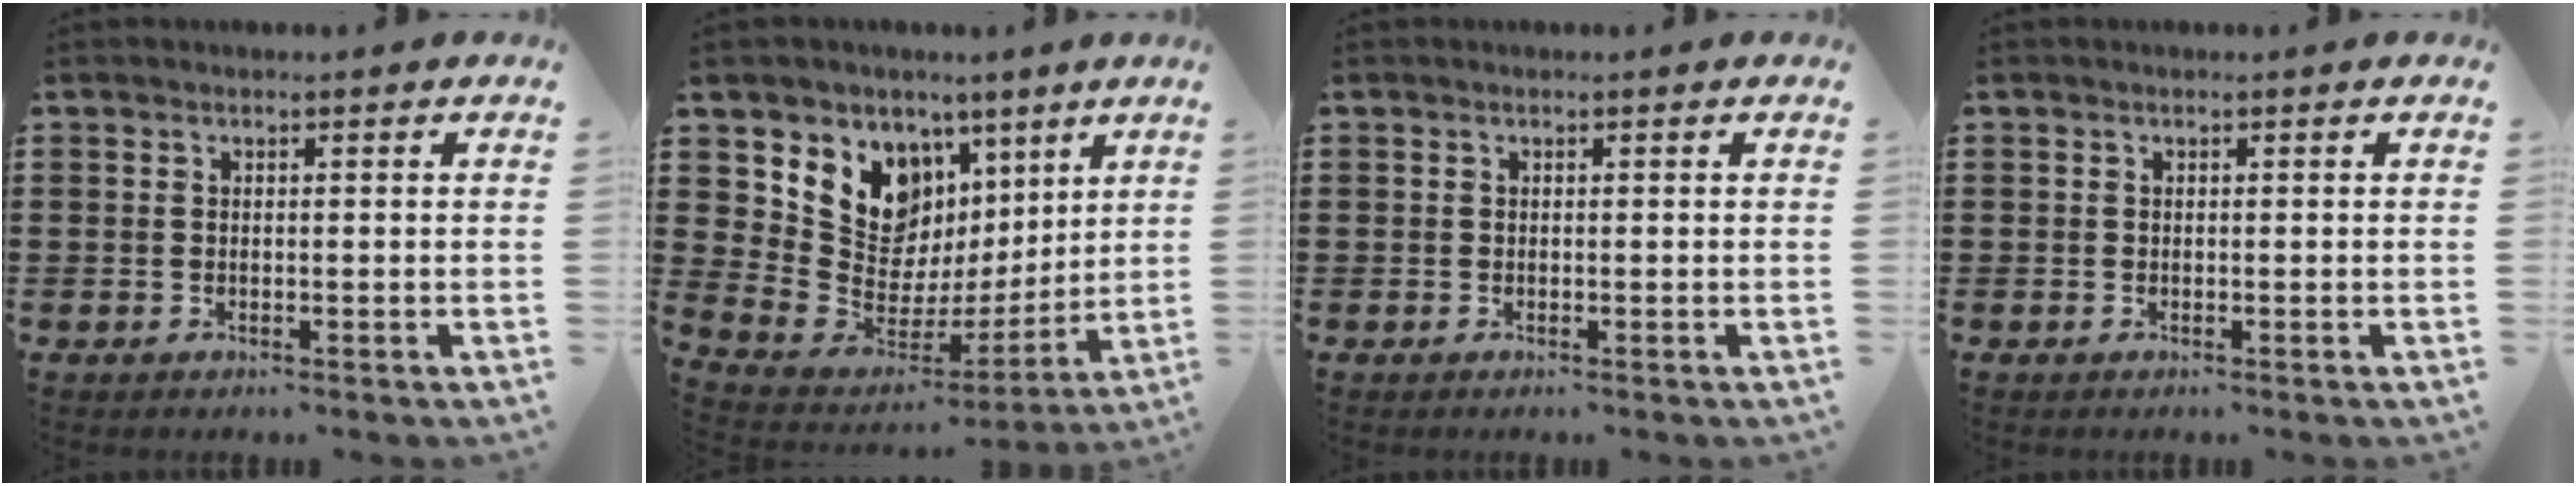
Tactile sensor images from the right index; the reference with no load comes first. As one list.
[{"total": 10.8, "force": [5.4, 8.7, 3.3], "torque": [-0.089, -0.053, 0.106]}, {"total": 0.0}, {"total": 0.0}]